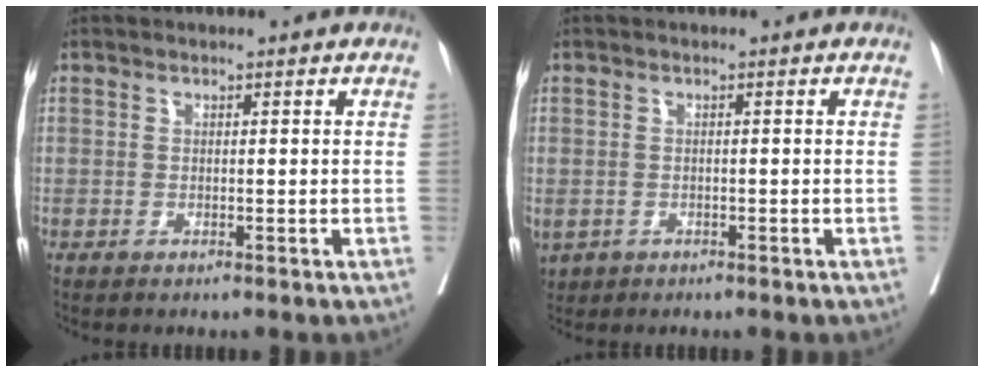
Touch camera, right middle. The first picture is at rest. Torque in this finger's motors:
{"motor_torque": [1.63, -0.49, 1.06, 0.21]}